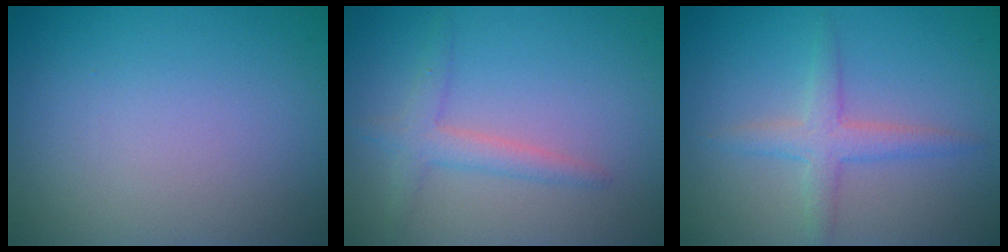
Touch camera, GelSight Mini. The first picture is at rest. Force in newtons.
{"total": 2.3, "press": 2.3, "slide": 0.1}
{"total": 2.7, "press": 2.7, "slide": 0.1}